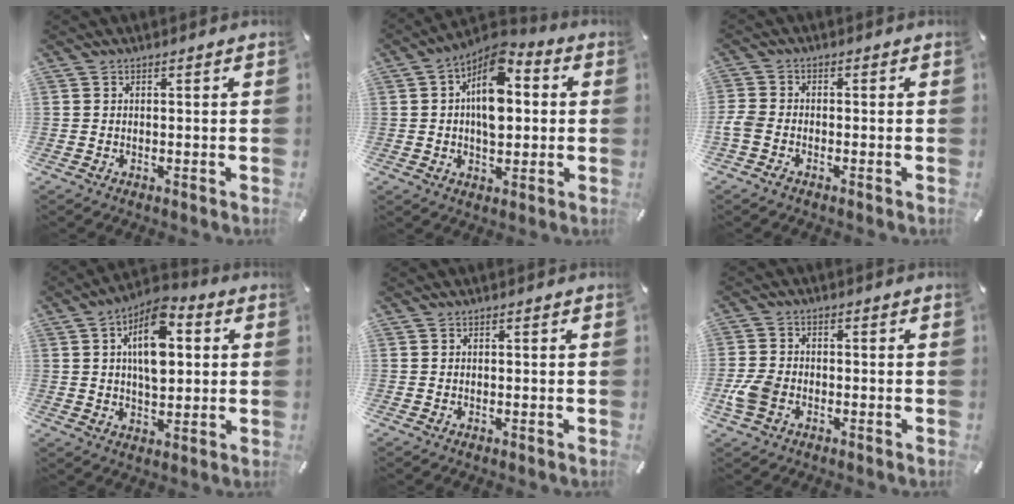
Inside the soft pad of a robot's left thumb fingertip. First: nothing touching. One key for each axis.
{"total": 12.1, "fx": 2.3, "fy": 7.7, "fz": 9.0, "tx": -0.143, "ty": -0.016, "tz": 0.039}
{"total": 2.8, "fx": -1.5, "fy": 1.6, "fz": 1.7, "tx": -0.042, "ty": 0.002, "tz": -0.031}
{"total": 12.4, "fx": 3.4, "fy": 7.2, "fz": 9.5, "tx": -0.142, "ty": -0.005, "tz": 0.056}
{"total": 0.0}
{"total": 6.0, "fx": -2.0, "fy": 4.2, "fz": 3.8, "tx": -0.085, "ty": 0.008, "tz": -0.037}